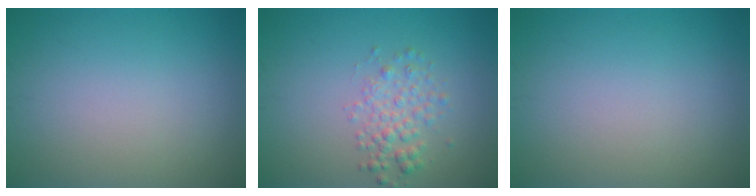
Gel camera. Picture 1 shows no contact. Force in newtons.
{"total": 2.4, "press": 2.4, "slide": 0.1}
{"total": 0.0}